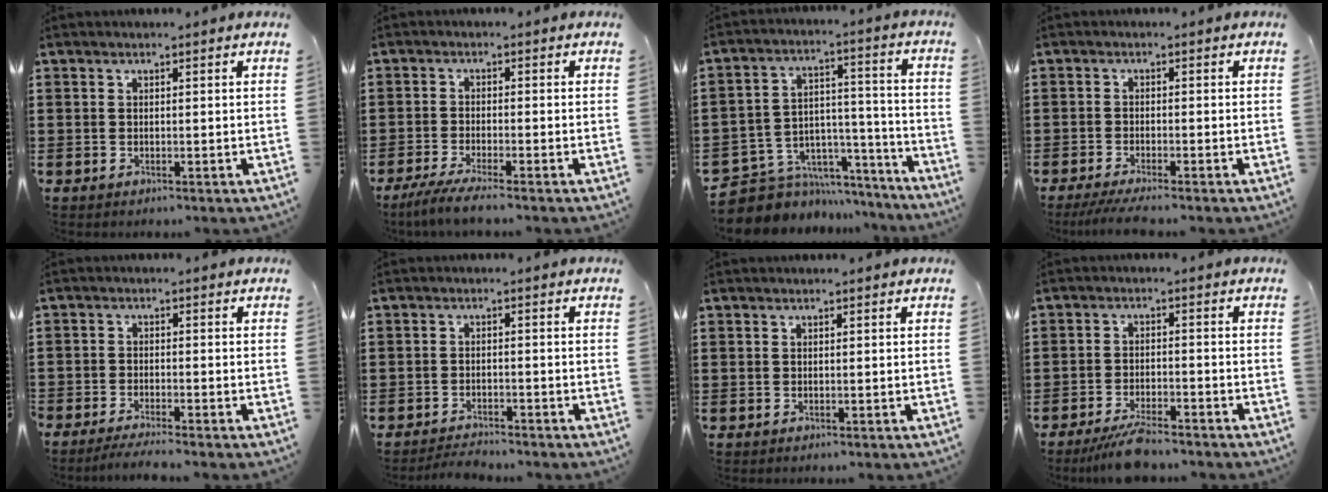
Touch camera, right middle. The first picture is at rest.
{"total": 3.2, "force": [-2.6, -0.2, 1.8], "torque": [-0.045, -0.012, -0.053]}
{"total": 6.5, "force": [-5.4, 3.6, 0.7], "torque": [-0.029, 0.002, -0.102]}
{"total": 2.6, "force": [-2.3, -0.1, 1.3], "torque": [-0.026, -0.004, -0.046]}
{"total": 2.6, "force": [-2.5, -0.1, 0.5], "torque": [-0.010, 0.001, -0.052]}
{"total": 2.5, "force": [-2.5, 0.2, 0.1], "torque": [-0.007, 0.000, -0.052]}
{"total": 0.0}
{"total": 4.9, "force": [-4.3, 0.5, 2.1], "torque": [-0.039, -0.001, -0.083]}